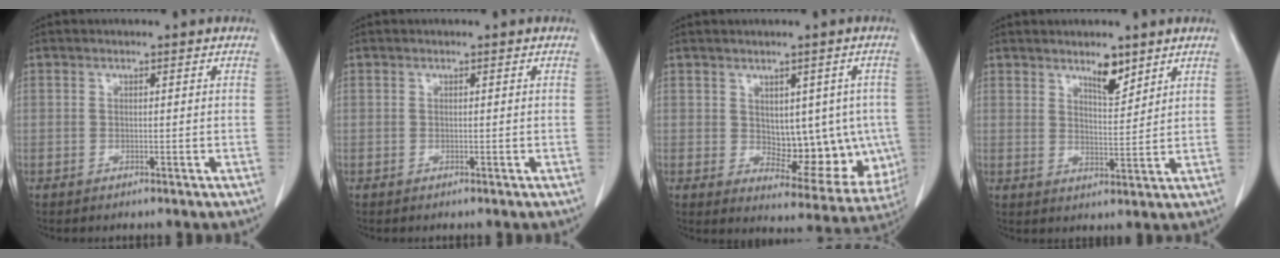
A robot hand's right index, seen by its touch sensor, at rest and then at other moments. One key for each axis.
{"total": 0.0}
{"total": 11.9, "fx": 0.2, "fy": 6.5, "fz": 10.0, "tx": -0.111, "ty": 0.006, "tz": 0.026}
{"total": 4.3, "fx": 3.3, "fy": 1.1, "fz": 2.6, "tx": -0.046, "ty": -0.006, "tz": 0.057}